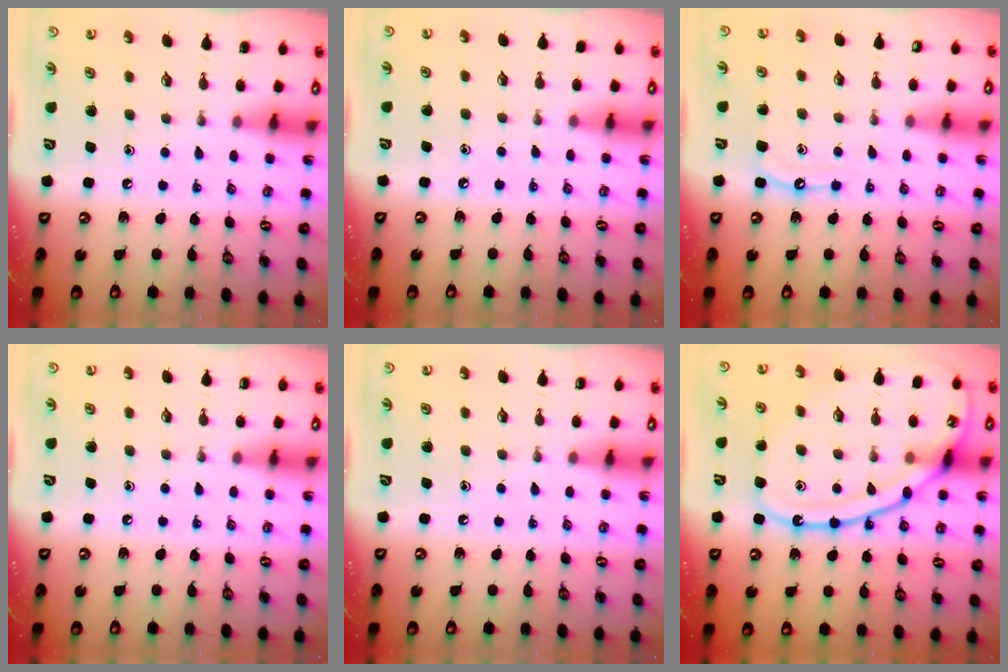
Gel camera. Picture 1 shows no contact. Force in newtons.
{"total": 4.0, "press": 4.0, "slide": 0.6}
{"total": 7.1, "press": 7.0, "slide": 0.6}
{"total": 0.0}
{"total": 0.0}
{"total": 17.3, "press": 17.2, "slide": 1.6}